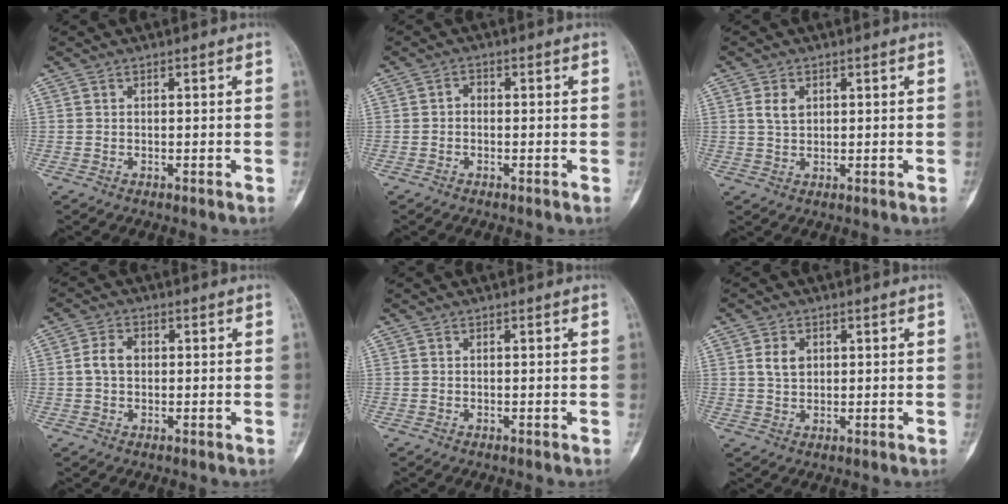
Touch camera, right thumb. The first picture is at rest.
{"total": 1.3, "force": [-0.3, 1.0, 0.8], "torque": [-0.008, 0.005, -0.011]}
{"total": 3.0, "force": [1.0, 2.0, 2.0], "torque": [-0.032, -0.001, 0.021]}
{"total": 3.8, "force": [0.2, 2.7, 2.6], "torque": [-0.051, 0.012, 0.001]}
{"total": 0.0}
{"total": 3.5, "force": [1.0, 2.5, 2.2], "torque": [-0.031, -0.002, 0.020]}